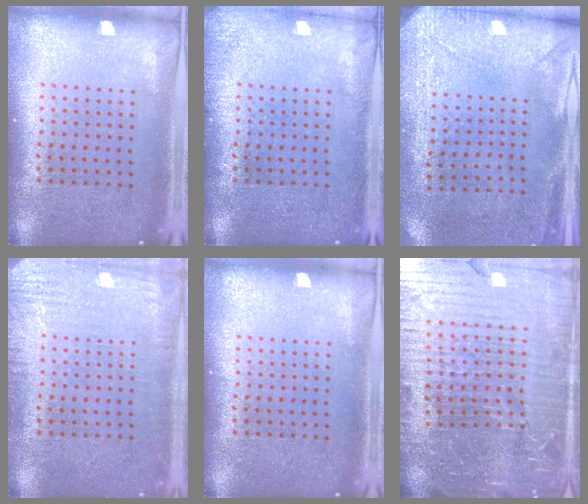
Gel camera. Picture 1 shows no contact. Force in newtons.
{"total": 1.2, "press": 1.1, "slide": 0.2}
{"total": 3.0, "press": 2.3, "slide": 1.9}
{"total": 2.9, "press": 2.9, "slide": 0.4}
{"total": 0.0}
{"total": 6.7, "press": 5.8, "slide": 3.3}